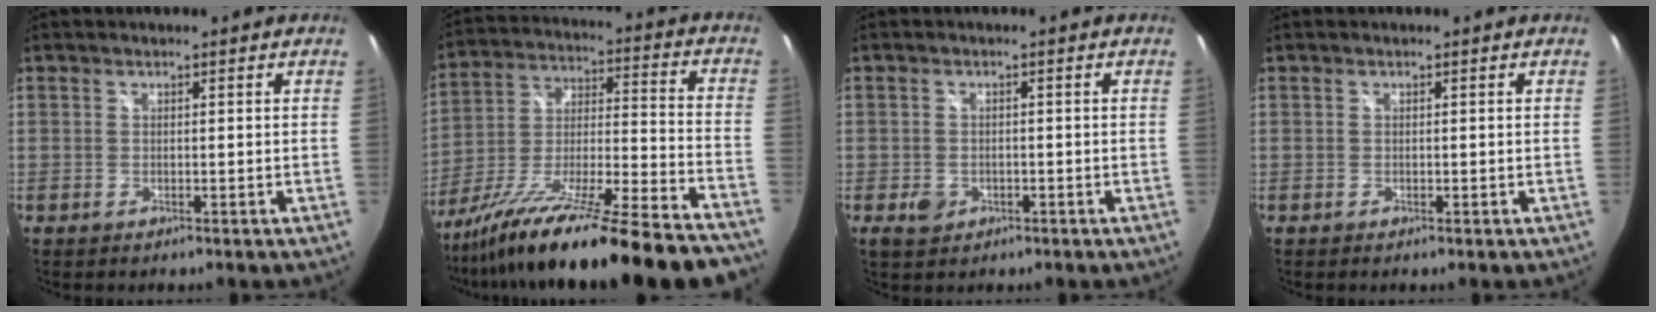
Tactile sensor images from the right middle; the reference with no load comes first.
{"total": 29.6, "force": [-23.8, 1.4, 17.6], "torque": [-0.280, -0.072, -0.373]}
{"total": 3.0, "force": [-1.3, 2.3, 1.3], "torque": [-0.027, -0.001, -0.018]}
{"total": 0.0}